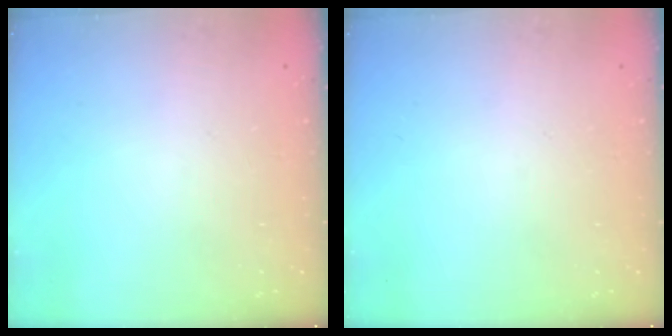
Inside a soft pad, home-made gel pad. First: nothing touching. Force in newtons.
{"total": 0.0}